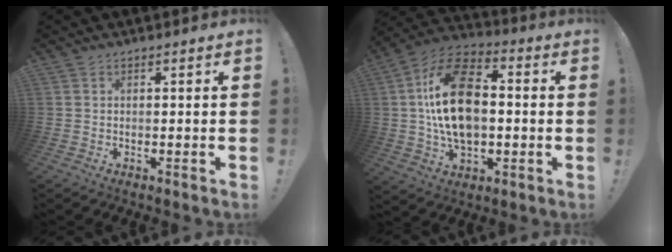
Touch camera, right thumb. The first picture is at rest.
{"total": 21.9, "force": [1.3, 14.9, 16.0], "torque": [-0.272, 0.018, 0.026]}